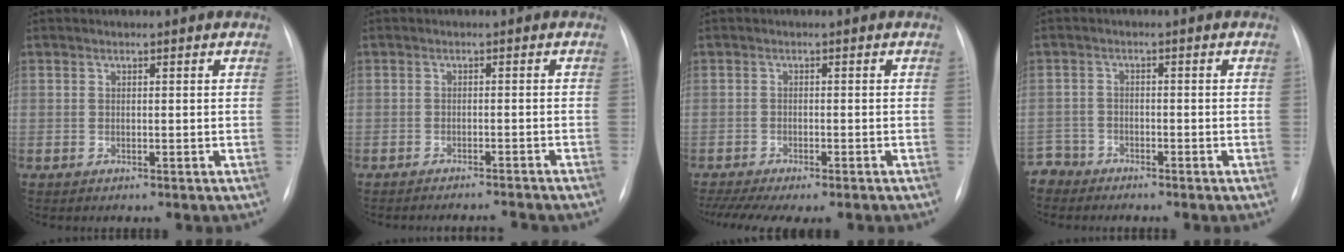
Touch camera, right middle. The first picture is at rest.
{"total": 5.9, "force": [-5.6, -0.4, 1.7], "torque": [-0.015, -0.007, -0.067]}
{"total": 11.3, "force": [-9.0, 3.0, 6.1], "torque": [-0.106, 0.000, -0.127]}
{"total": 3.4, "force": [-3.0, 1.2, -1.0], "torque": [0.020, -0.002, -0.061]}